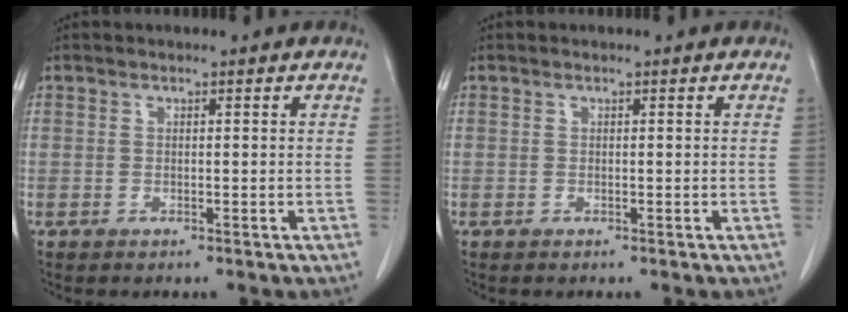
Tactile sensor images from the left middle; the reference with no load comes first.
{"total": 0.0}